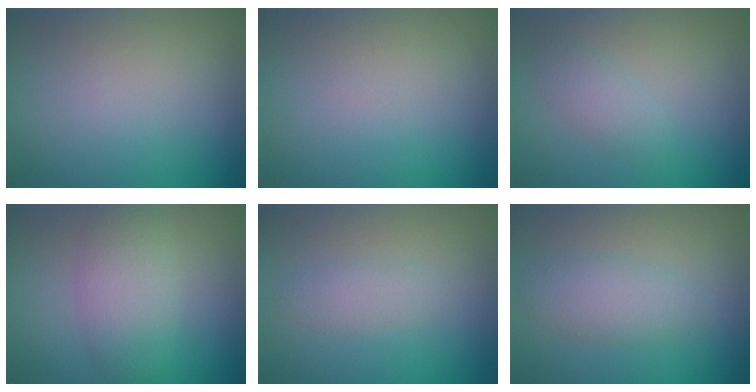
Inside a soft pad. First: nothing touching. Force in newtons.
{"total": 0.0}
{"total": 1.8, "press": 1.8, "slide": 0.1}
{"total": 4.4, "press": 4.4, "slide": 0.2}
{"total": 1.6, "press": 1.6, "slide": 0.1}
{"total": 2.9, "press": 2.9, "slide": 0.1}